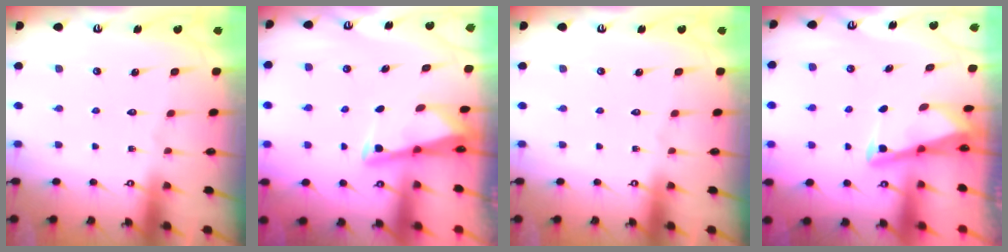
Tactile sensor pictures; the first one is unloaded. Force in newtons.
{"total": 2.7, "press": 2.7, "slide": 0.2}
{"total": 0.0}
{"total": 3.0, "press": 3.0, "slide": 0.4}